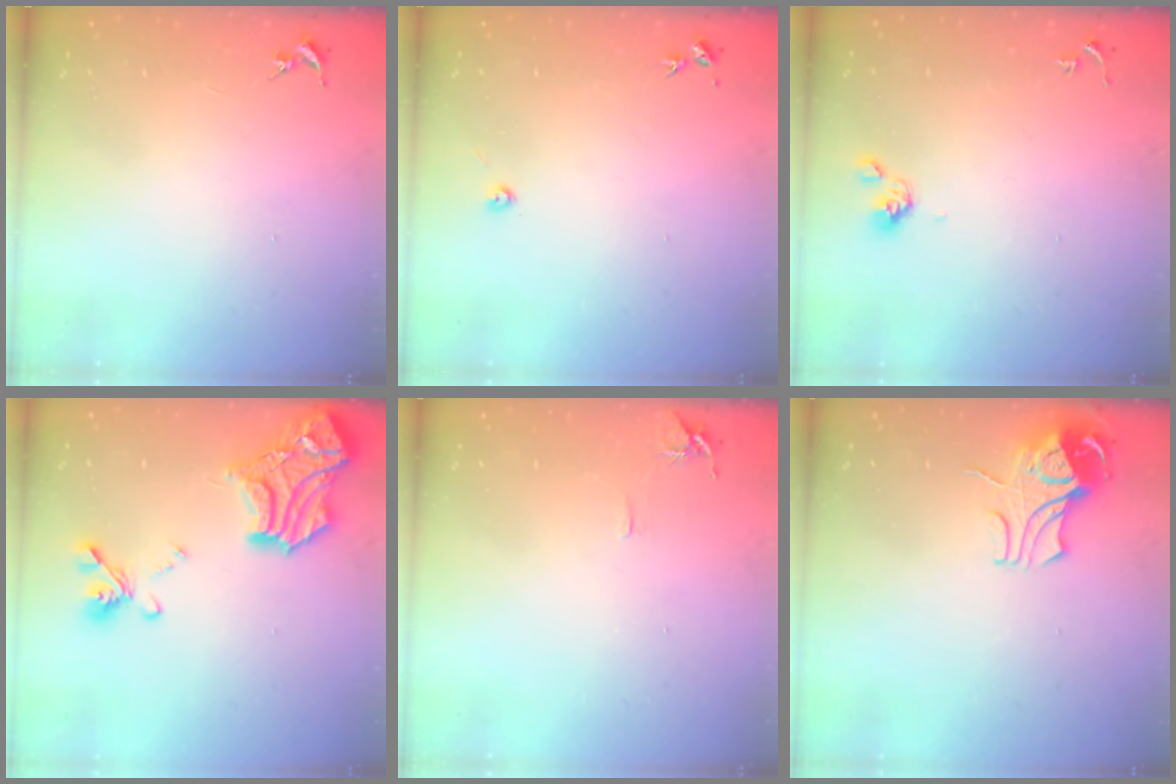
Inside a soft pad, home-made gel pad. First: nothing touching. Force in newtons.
{"total": 2.2, "press": 2.2, "slide": 0.3}
{"total": 5.1, "press": 4.9, "slide": 1.4}
{"total": 22.9, "press": 22.8, "slide": 2.3}
{"total": 6.5, "press": 6.4, "slide": 0.7}
{"total": 8.9, "press": 8.9, "slide": 0.9}